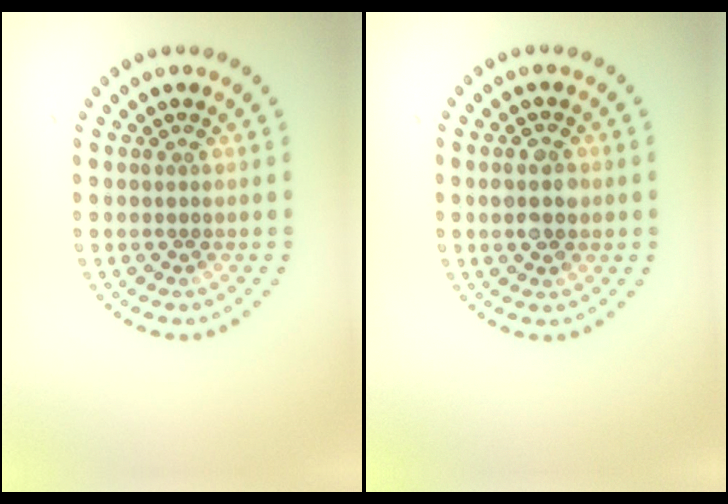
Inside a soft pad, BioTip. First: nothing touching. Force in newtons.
{"total": 2.8, "press": 2.8, "slide": 0.2}